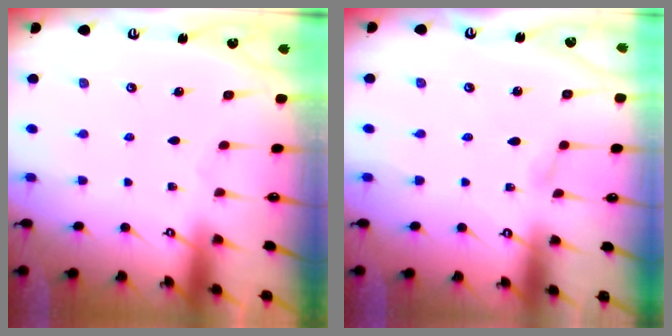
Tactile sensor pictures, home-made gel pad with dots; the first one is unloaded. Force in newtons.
{"total": 1.1, "press": 1.1, "slide": 0.1}